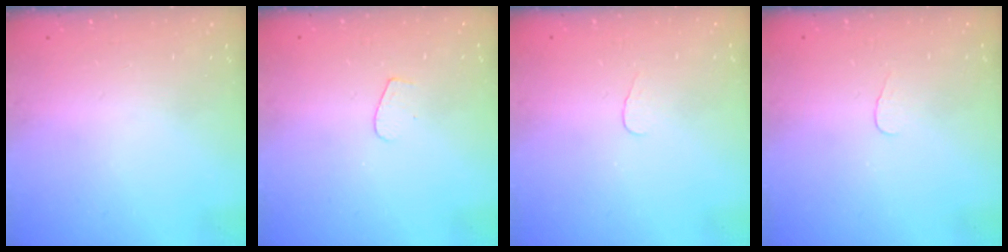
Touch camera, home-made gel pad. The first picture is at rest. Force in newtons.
{"total": 4.0, "press": 4.0, "slide": 0.4}
{"total": 2.8, "press": 2.7, "slide": 0.3}
{"total": 2.8, "press": 2.7, "slide": 0.3}